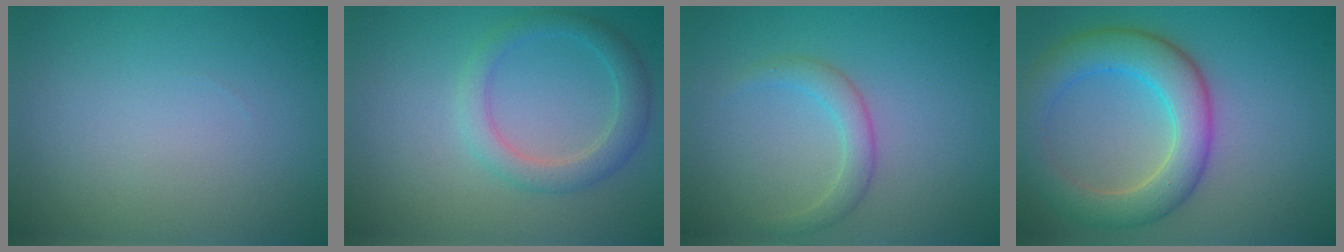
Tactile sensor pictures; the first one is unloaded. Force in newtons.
{"total": 2.8, "press": 2.8, "slide": 0.1}
{"total": 2.2, "press": 2.1, "slide": 0.1}
{"total": 6.6, "press": 6.6, "slide": 0.4}